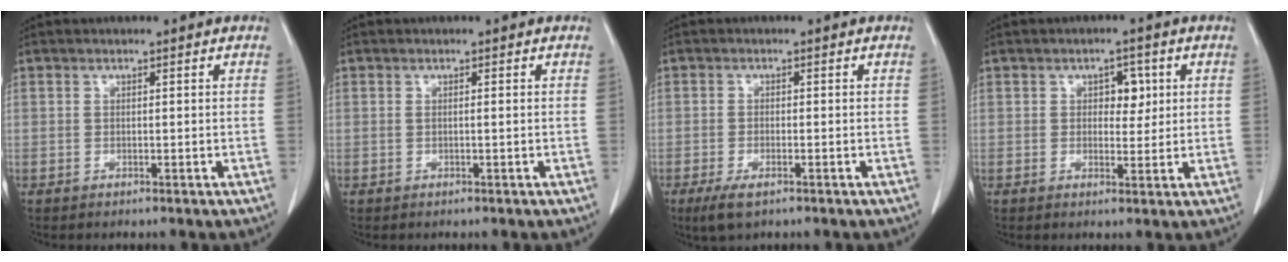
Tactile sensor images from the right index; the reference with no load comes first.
{"total": 0.5, "force": [0.0, -0.1, 0.5], "torque": [-0.009, 0.000, 0.002]}
{"total": 3.7, "force": [-2.2, 1.1, 2.7], "torque": [-0.059, -0.006, -0.034]}
{"total": 3.4, "force": [1.0, 2.1, 2.5], "torque": [-0.028, 0.005, 0.014]}